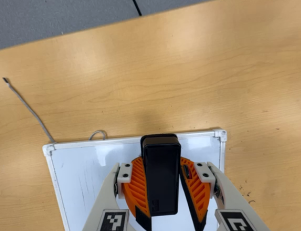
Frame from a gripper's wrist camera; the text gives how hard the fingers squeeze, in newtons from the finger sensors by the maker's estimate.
{"total": 8.0, "left": 8.4, "right": 7.7}